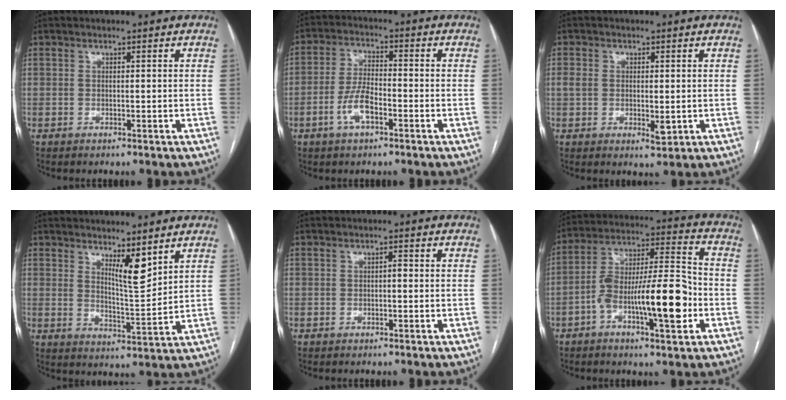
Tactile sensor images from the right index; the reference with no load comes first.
{"total": 6.1, "force": [-2.6, 2.2, 5.0], "torque": [-0.105, 0.007, -0.052]}
{"total": 4.3, "force": [-0.3, 2.4, 3.6], "torque": [-0.061, -0.001, 0.003]}
{"total": 5.6, "force": [3.8, 0.7, 4.0], "torque": [-0.072, -0.021, 0.068]}
{"total": 0.8, "force": [-0.1, 0.4, 0.8], "torque": [-0.012, 0.004, -0.004]}
{"total": 15.6, "force": [-5.0, 3.3, 14.5], "torque": [-0.249, 0.019, -0.081]}